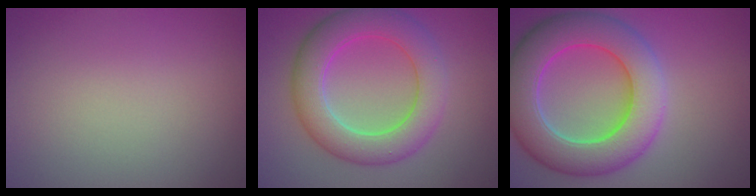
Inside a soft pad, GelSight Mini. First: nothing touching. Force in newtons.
{"total": 6.9, "press": 6.9, "slide": 0.2}
{"total": 9.5, "press": 9.5, "slide": 0.5}